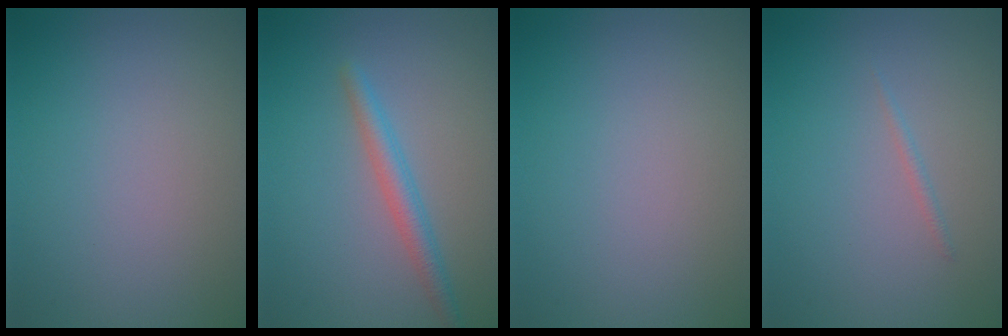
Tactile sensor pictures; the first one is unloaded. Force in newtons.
{"total": 2.4, "press": 2.4, "slide": 0.0}
{"total": 0.0}
{"total": 0.5, "press": 0.5, "slide": 0.1}